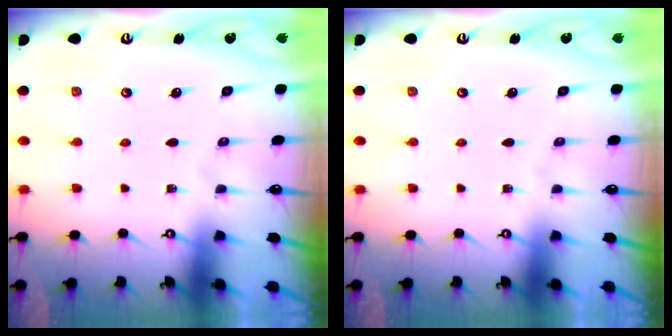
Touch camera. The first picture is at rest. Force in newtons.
{"total": 0.0}